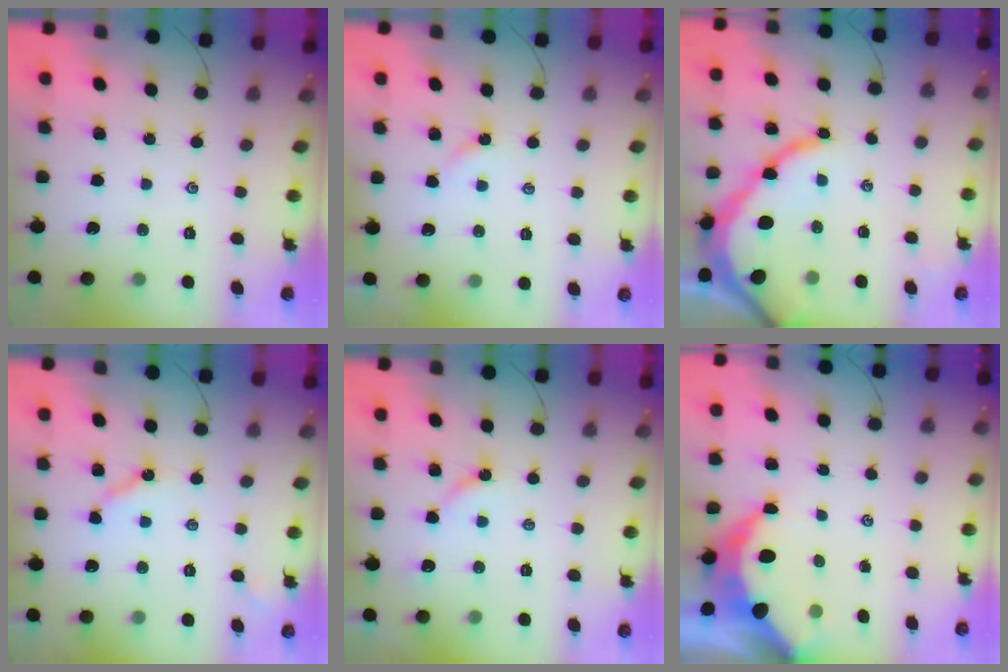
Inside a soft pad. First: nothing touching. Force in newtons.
{"total": 2.7, "press": 2.7, "slide": 0.4}
{"total": 12.2, "press": 12.1, "slide": 1.3}
{"total": 4.8, "press": 4.8, "slide": 0.7}
{"total": 5.1, "press": 5.1, "slide": 0.6}
{"total": 7.6, "press": 7.6, "slide": 0.8}